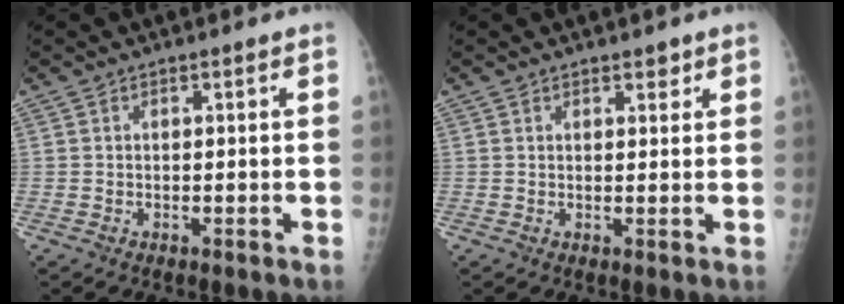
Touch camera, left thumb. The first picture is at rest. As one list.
[{"total": 1.9, "force": [1.3, 0.9, 0.9], "torque": [0.000, -0.007, 0.016]}]